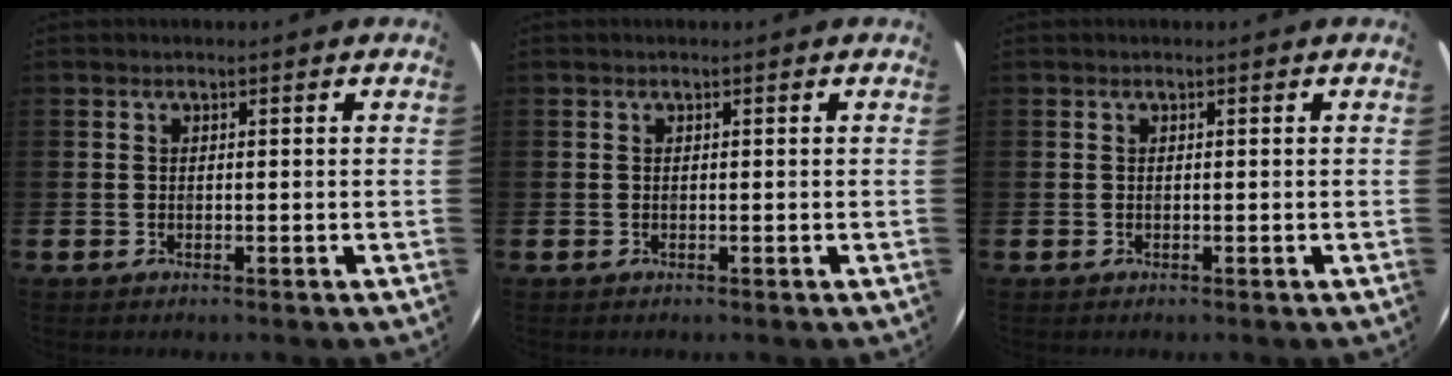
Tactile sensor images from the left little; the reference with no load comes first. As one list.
[{"total": 0.0}, {"total": 0.0}]